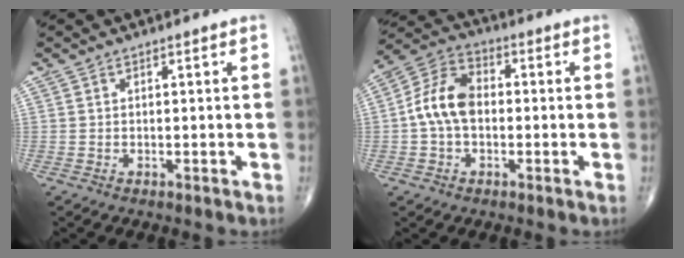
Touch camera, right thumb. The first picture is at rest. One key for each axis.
{"total": 9.9, "fx": -0.5, "fy": 6.7, "fz": 7.3, "tx": -0.132, "ty": 0.031, "tz": -0.022}